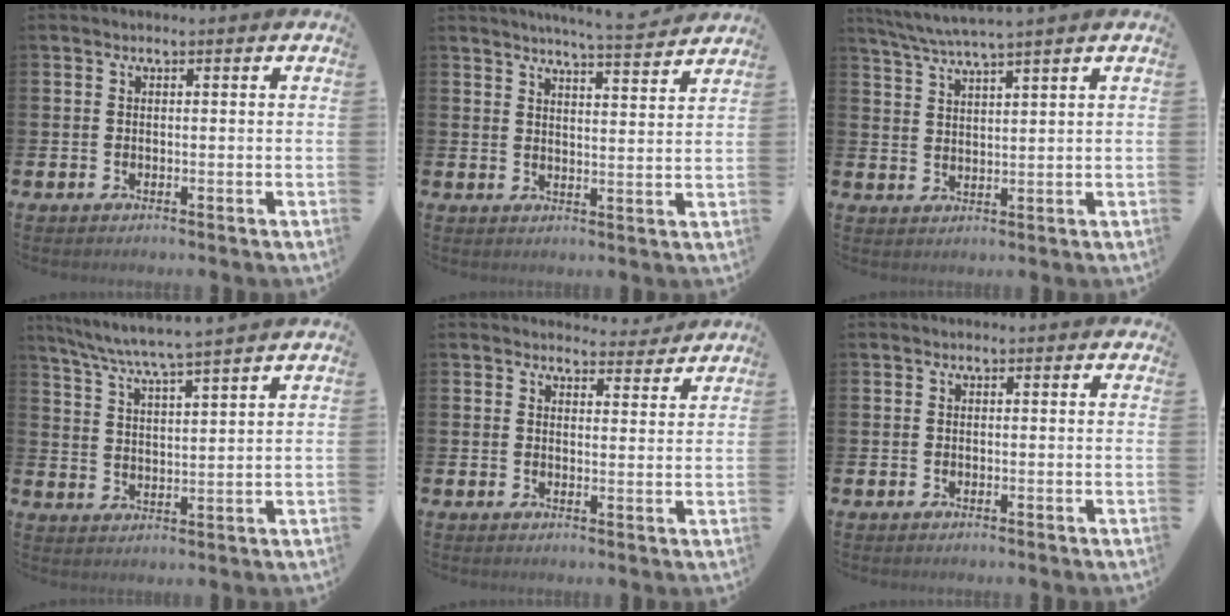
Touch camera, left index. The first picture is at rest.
{"total": 5.6, "force": [5.4, -0.7, 1.1], "torque": [-0.026, -0.035, 0.093]}
{"total": 4.4, "force": [4.1, -0.6, 1.5], "torque": [-0.048, -0.014, 0.074]}
{"total": 5.8, "force": [5.6, -0.6, 1.6], "torque": [-0.055, -0.034, 0.096]}
{"total": 3.6, "force": [3.5, 0.8, 0.1], "torque": [-0.001, -0.021, 0.062]}
{"total": 0.0}